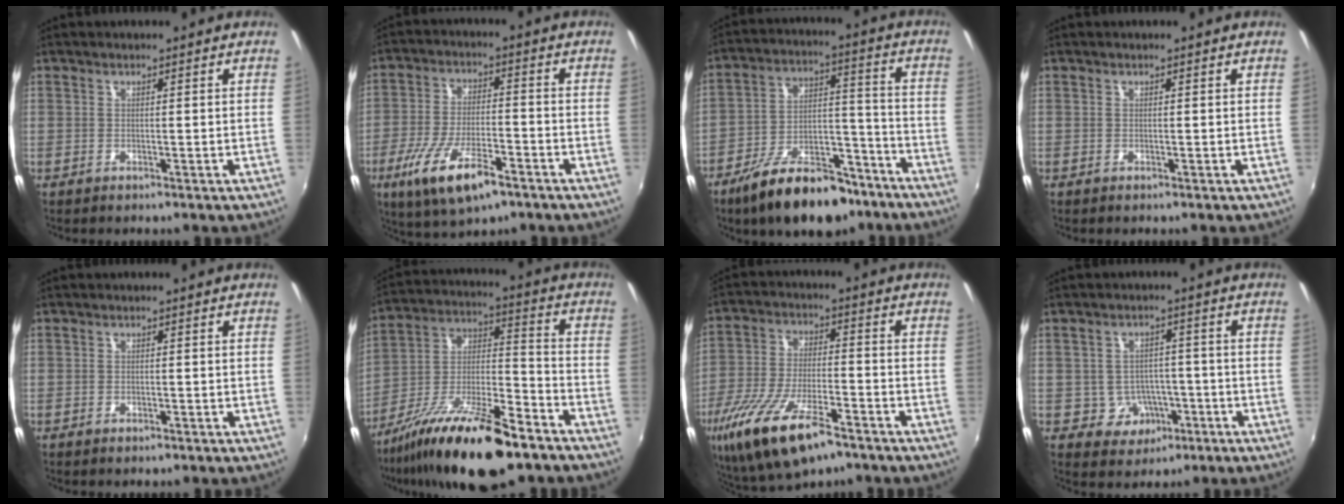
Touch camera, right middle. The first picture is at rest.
{"total": 13.2, "force": [-7.3, 4.3, 10.2], "torque": [-0.211, -0.028, -0.129]}
{"total": 17.7, "force": [-12.5, 7.6, 10.0], "torque": [-0.176, 0.011, -0.191]}
{"total": 0.0}
{"total": 0.7, "force": [-0.5, 0.4, 0.2], "torque": [-0.004, -0.002, -0.009]}
{"total": 21.2, "force": [-14.0, 5.6, 14.8], "torque": [-0.268, -0.019, -0.241]}
{"total": 17.9, "force": [-11.1, 6.0, 12.7], "torque": [-0.261, -0.047, -0.198]}
{"total": 5.7, "force": [-2.1, 5.1, 1.4], "torque": [-0.038, 0.015, -0.013]}